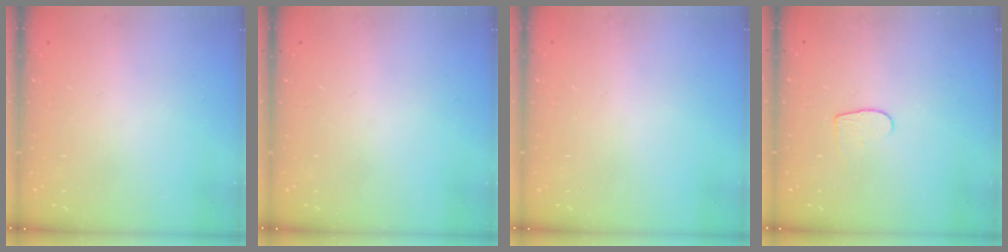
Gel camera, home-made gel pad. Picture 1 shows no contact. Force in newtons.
{"total": 0.0}
{"total": 0.6, "press": 0.6, "slide": 0.2}
{"total": 4.3, "press": 4.2, "slide": 0.3}